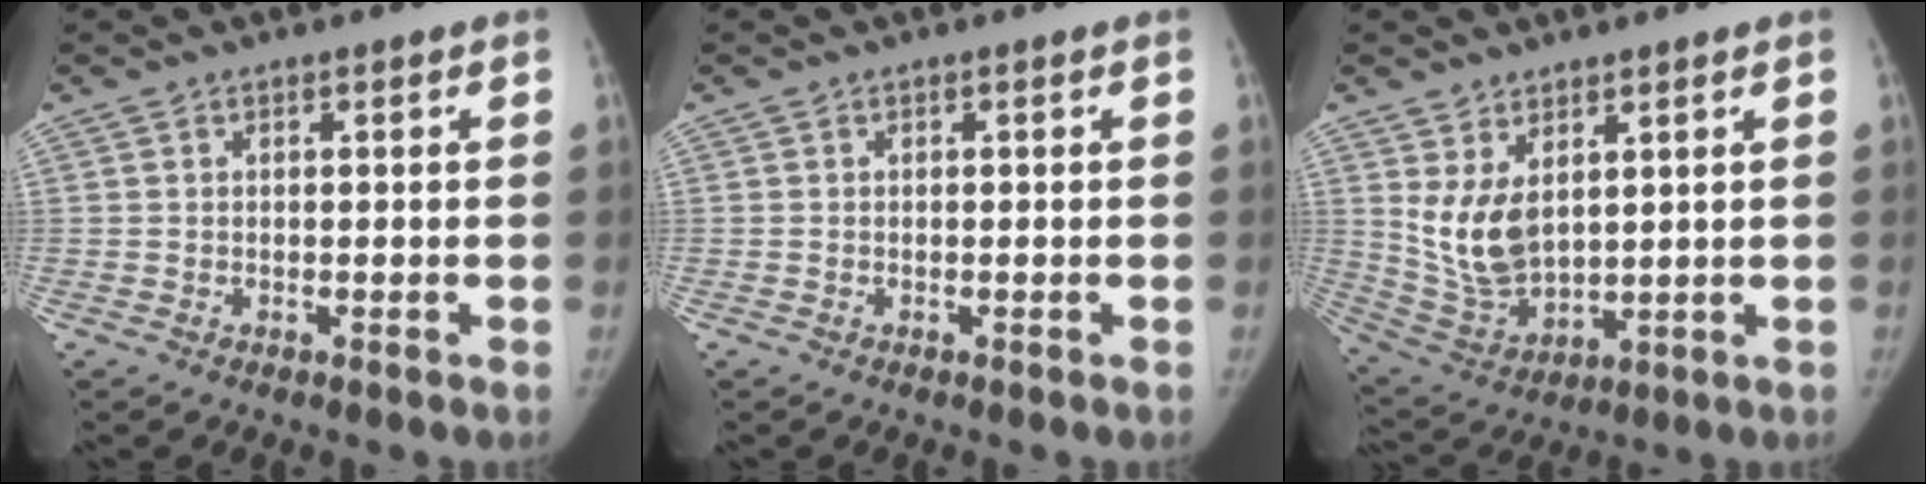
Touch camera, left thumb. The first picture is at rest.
{"total": 0.0}
{"total": 9.9, "force": [3.6, 5.7, 7.2], "torque": [-0.127, -0.028, 0.092]}